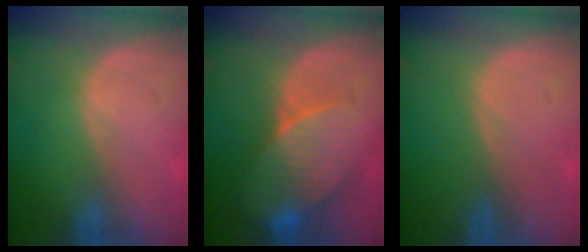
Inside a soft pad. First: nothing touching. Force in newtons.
{"total": 8.3, "press": 7.9, "slide": 2.6}
{"total": 0.0}